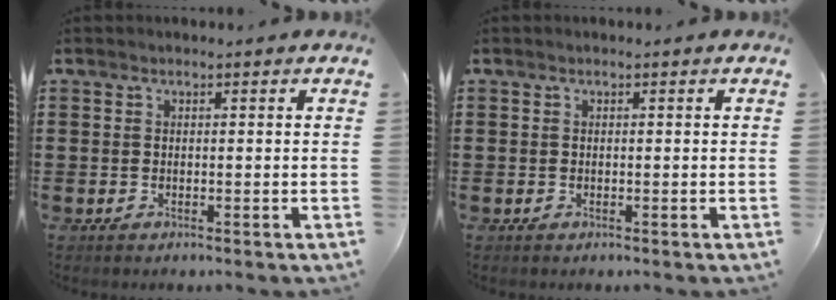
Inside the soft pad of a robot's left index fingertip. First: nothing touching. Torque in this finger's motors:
{"motor_torque": [0.07, 0.31, 0.03, 0.01]}